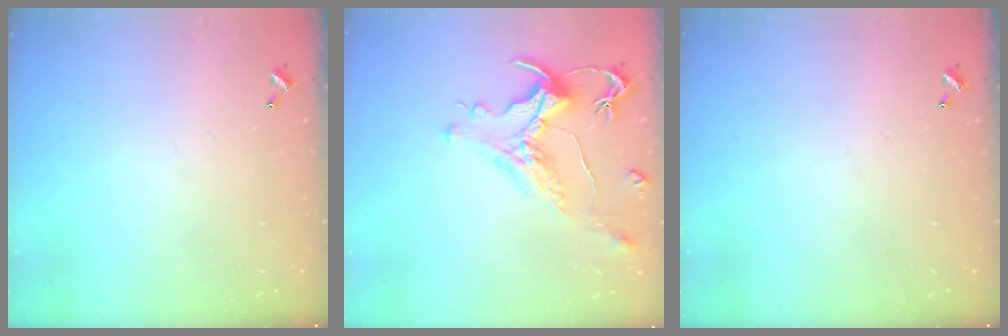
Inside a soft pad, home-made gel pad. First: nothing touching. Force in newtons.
{"total": 1.5, "press": 0.7, "slide": 1.3}
{"total": 0.0}